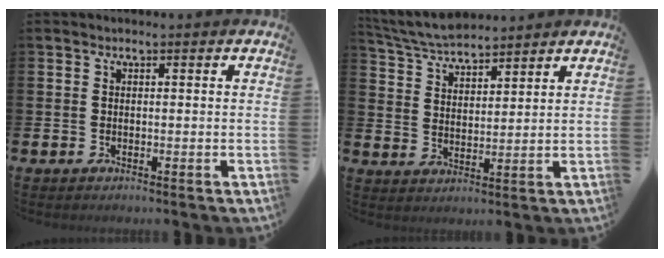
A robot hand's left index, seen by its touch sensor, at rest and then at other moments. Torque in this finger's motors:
{"motor_torque": [0.78, -0.95, 0.11, 0.06]}